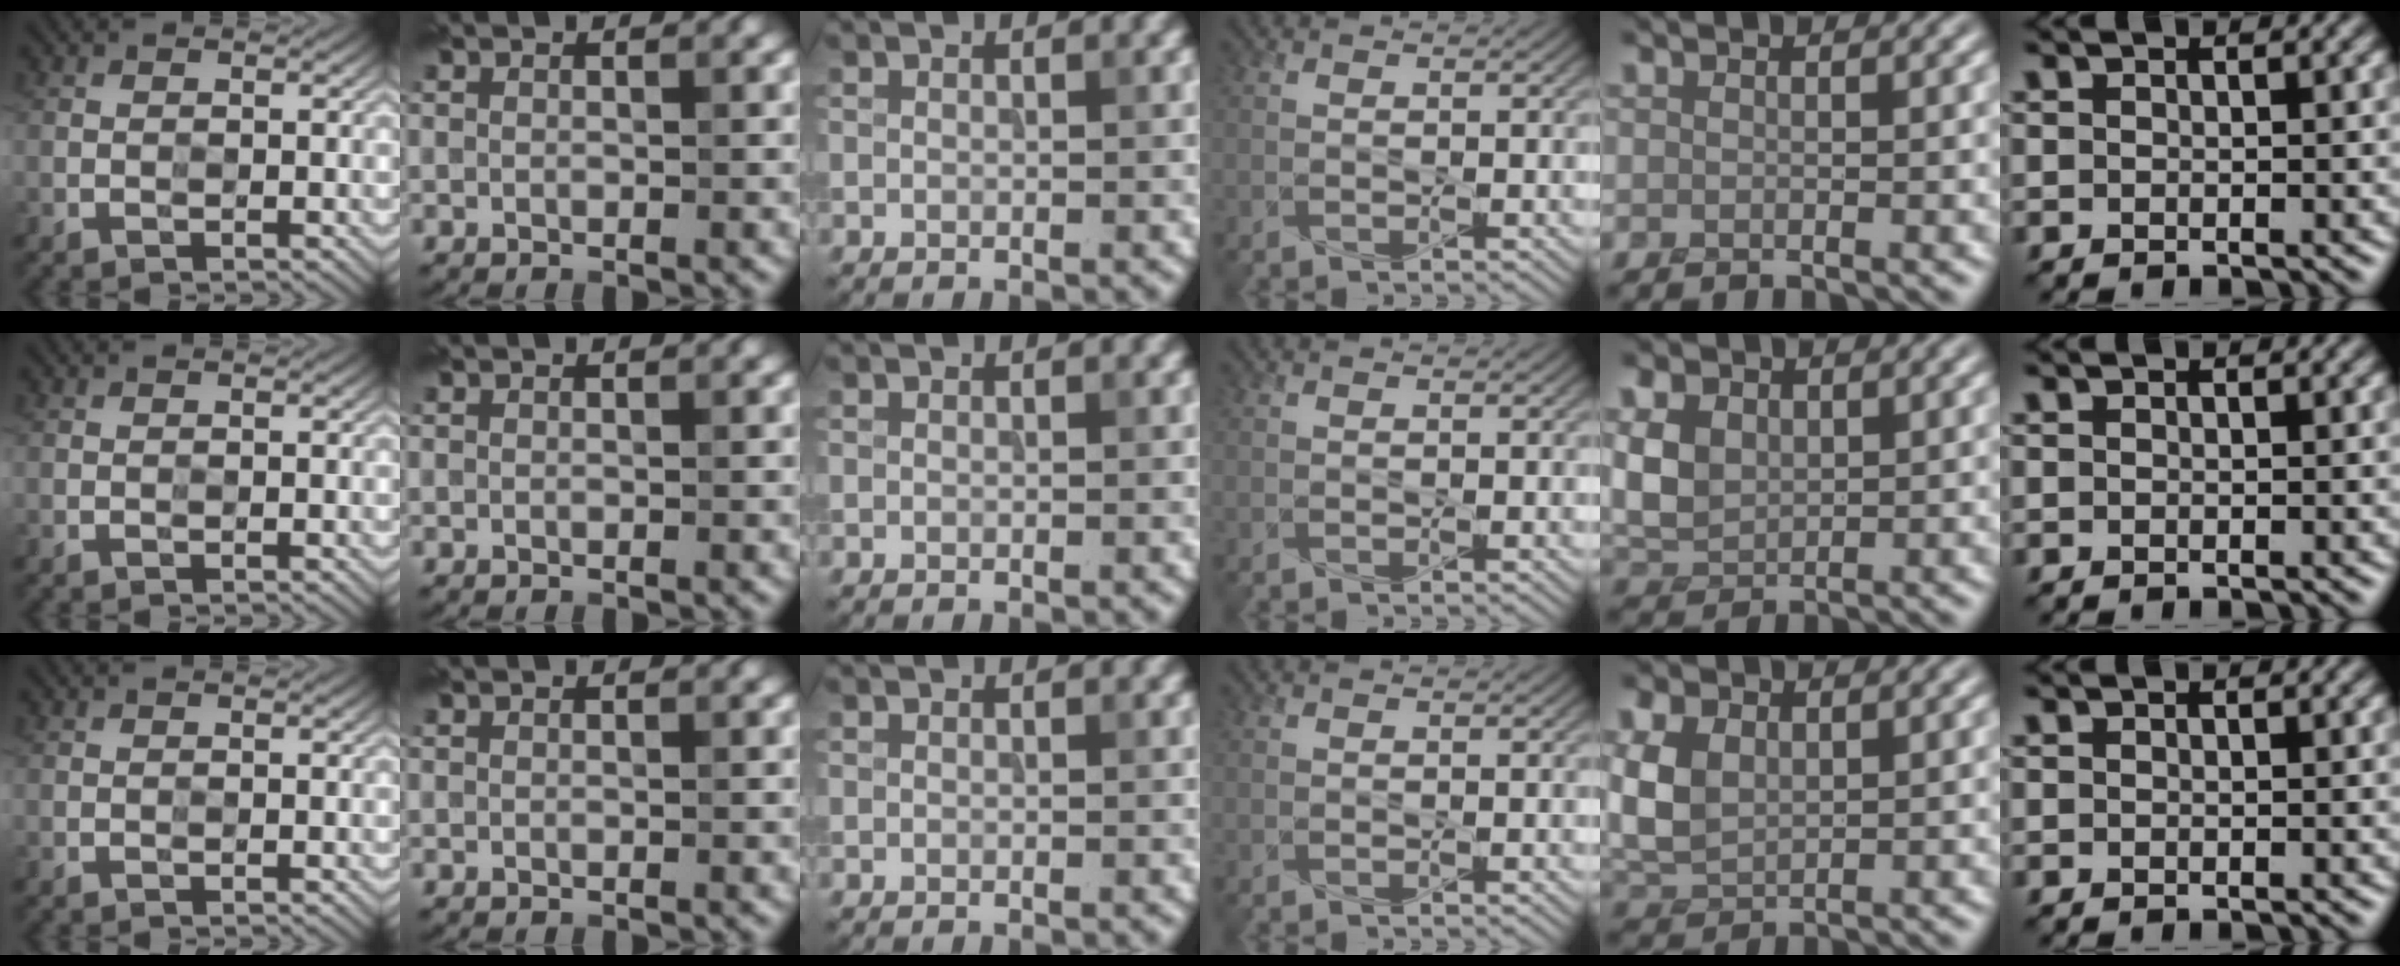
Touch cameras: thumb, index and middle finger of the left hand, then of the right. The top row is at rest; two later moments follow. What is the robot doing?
{"motion": "press", "object": "toy piano key"}